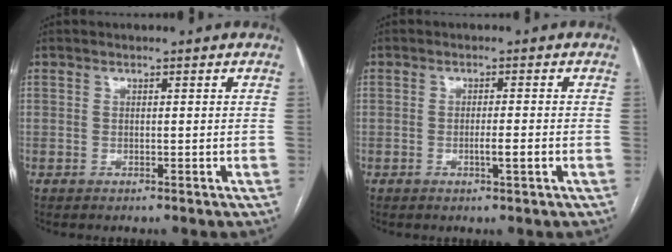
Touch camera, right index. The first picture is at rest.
{"total": 2.4, "force": [-0.8, 0.0, 2.3], "torque": [-0.041, -0.002, -0.013]}